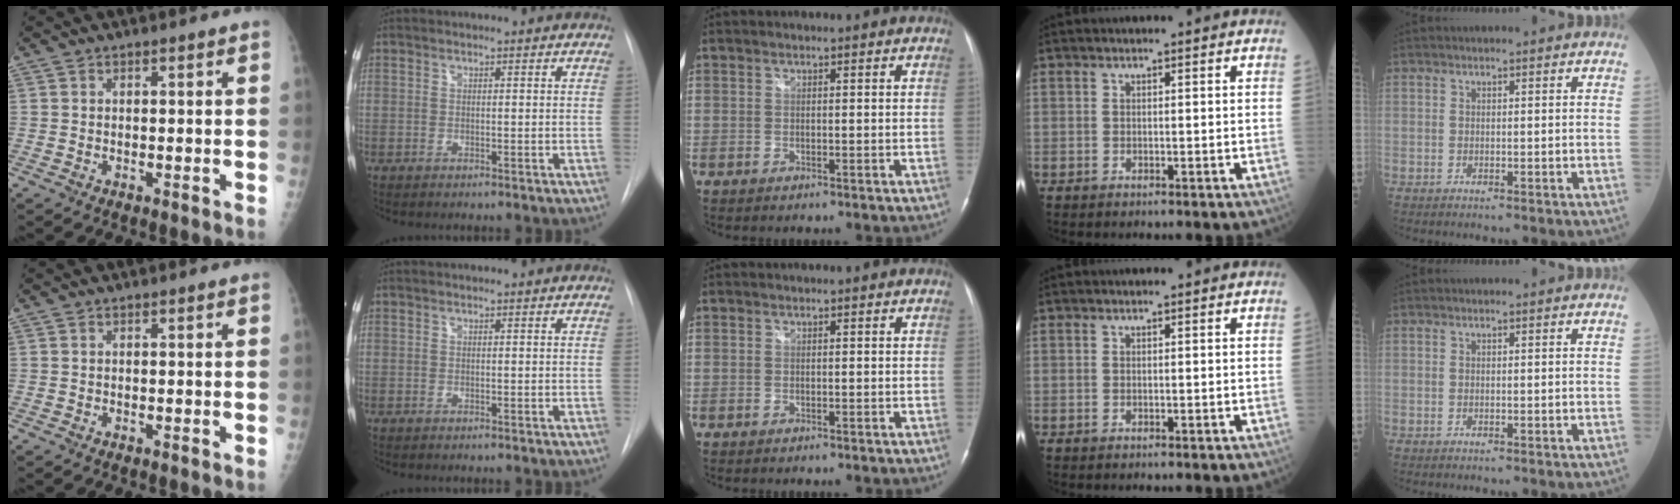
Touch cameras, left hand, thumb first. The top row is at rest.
{}